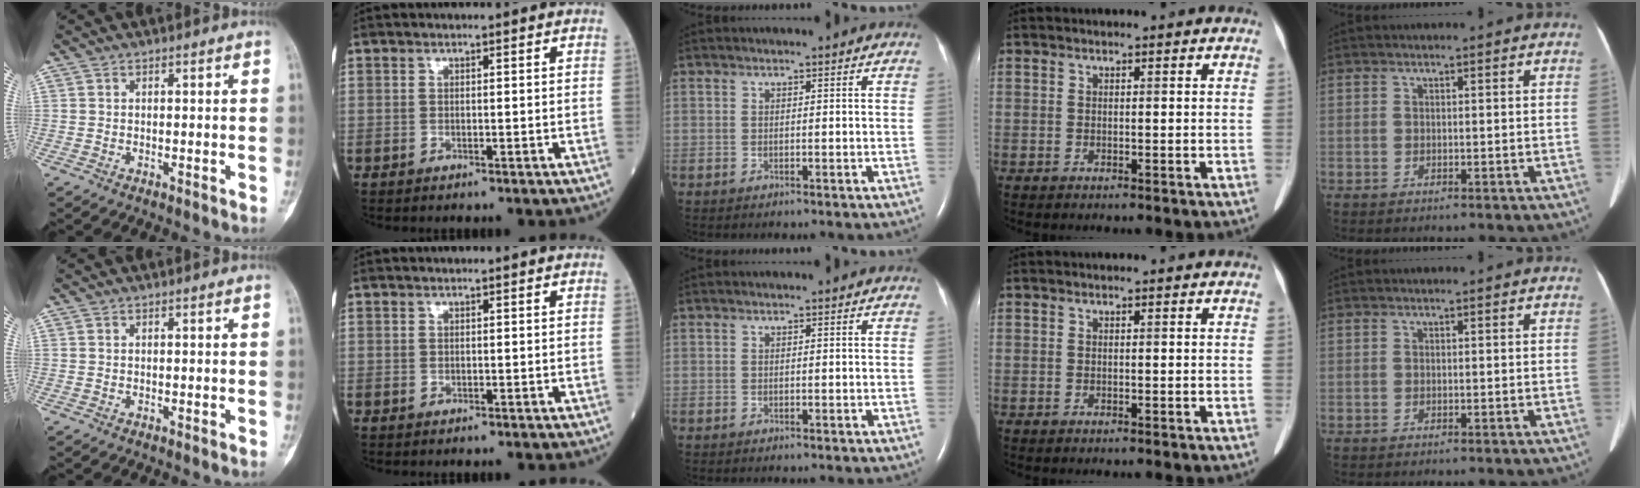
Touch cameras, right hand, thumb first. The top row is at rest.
{}